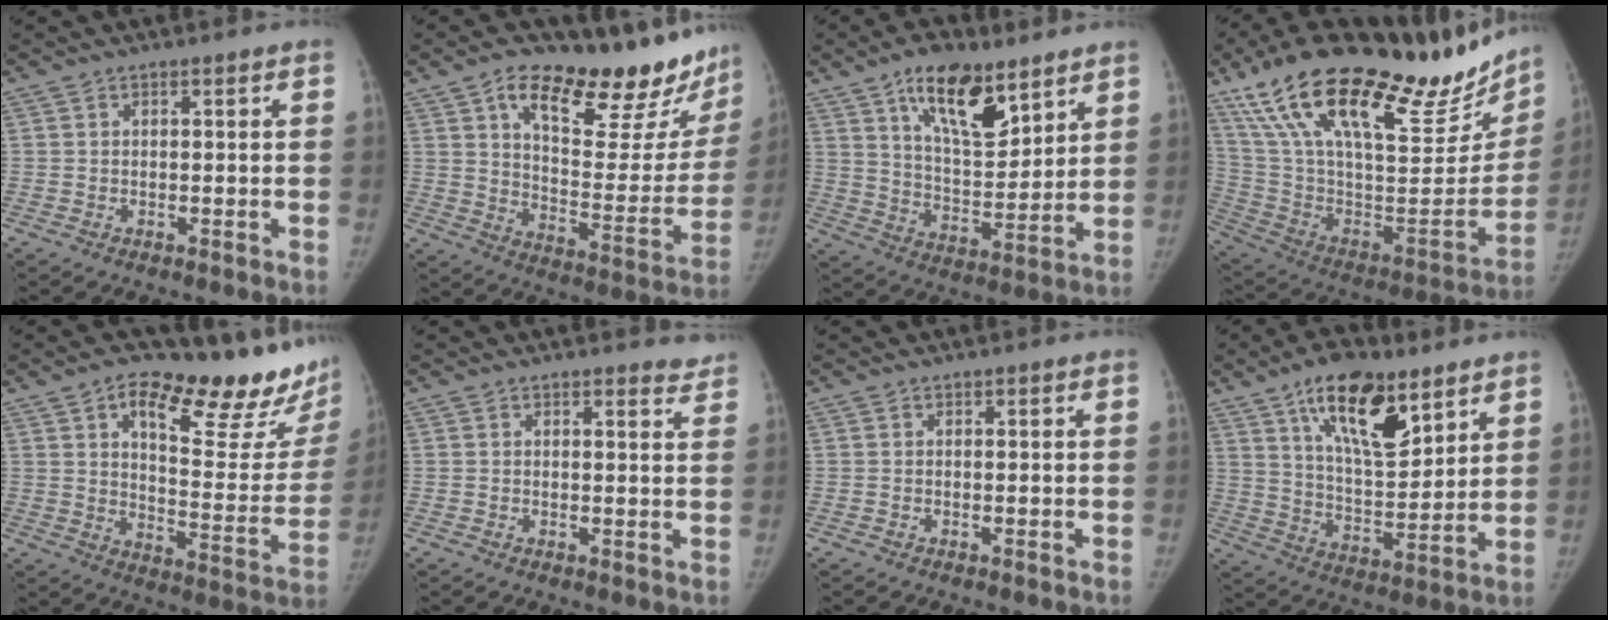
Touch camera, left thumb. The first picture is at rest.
{"total": 26.9, "force": [18.3, 10.0, 17.0], "torque": [-0.195, -0.084, 0.265]}
{"total": 15.6, "force": [9.4, 6.7, 10.4], "torque": [-0.140, -0.052, 0.165]}
{"total": 39.0, "force": [26.8, 13.2, 25.0], "torque": [-0.384, -0.057, 0.437]}
{"total": 25.6, "force": [15.6, 8.7, 18.3], "torque": [-0.204, -0.069, 0.219]}
{"total": 2.8, "force": [2.7, 0.7, 0.4], "torque": [0.005, -0.020, 0.019]}
{"total": 0.0}
{"total": 17.4, "force": [10.1, 7.3, 12.1], "torque": [-0.164, -0.053, 0.177]}